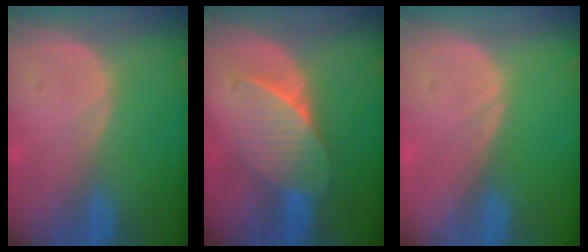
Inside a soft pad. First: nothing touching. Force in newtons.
{"total": 7.4, "press": 6.7, "slide": 3.0}
{"total": 0.0}